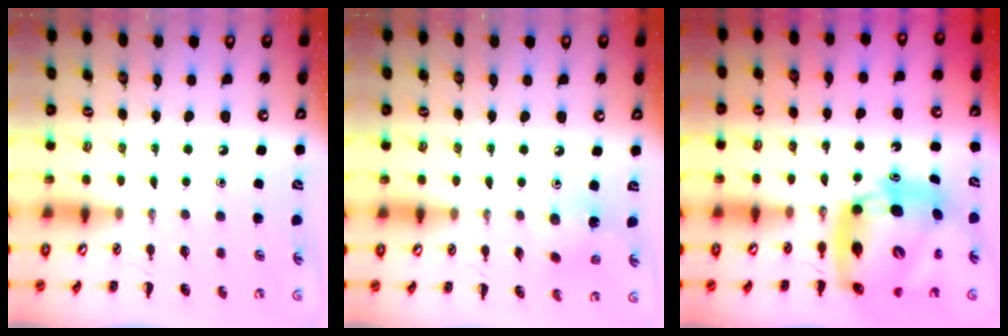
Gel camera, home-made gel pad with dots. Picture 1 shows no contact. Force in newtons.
{"total": 3.9, "press": 3.8, "slide": 1.1}
{"total": 15.1, "press": 14.4, "slide": 4.4}